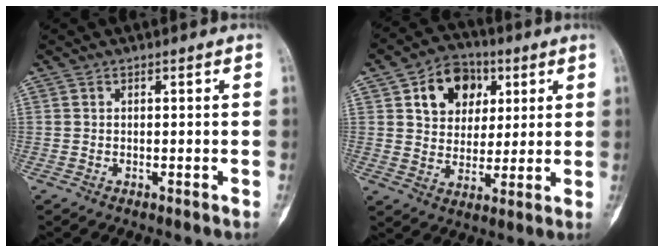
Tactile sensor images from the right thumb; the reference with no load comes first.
{"total": 12.2, "force": [4.8, 9.2, 6.5], "torque": [-0.059, -0.008, 0.079]}